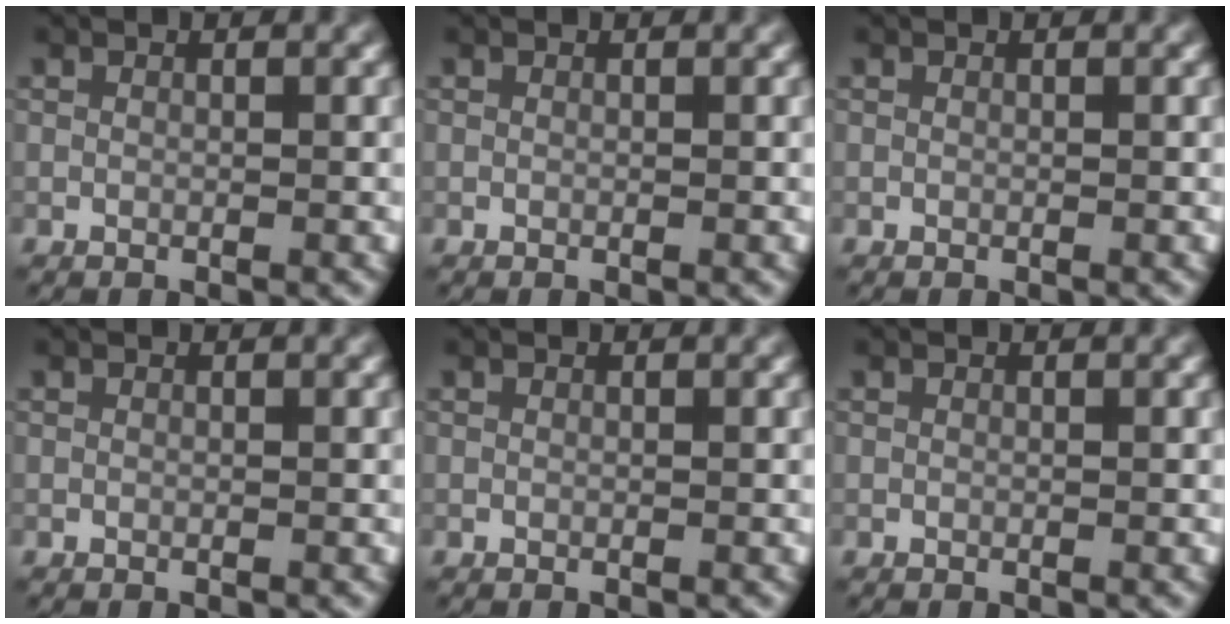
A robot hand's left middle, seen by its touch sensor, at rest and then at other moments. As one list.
[{"total": 0.0}, {"total": 0.0}, {"total": 0.0}, {"total": 0.0}, {"total": 0.0}]